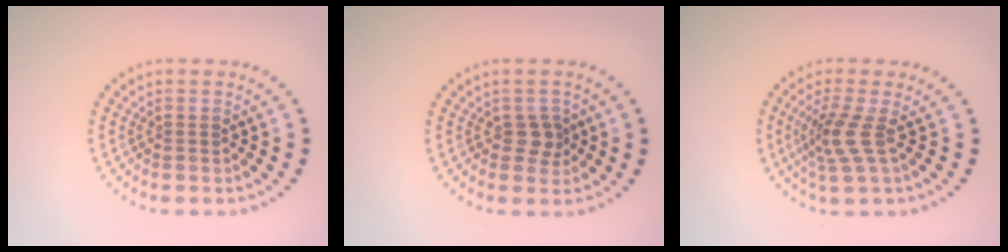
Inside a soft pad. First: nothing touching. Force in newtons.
{"total": 1.6, "press": 1.4, "slide": 0.7}
{"total": 2.8, "press": 2.0, "slide": 1.9}